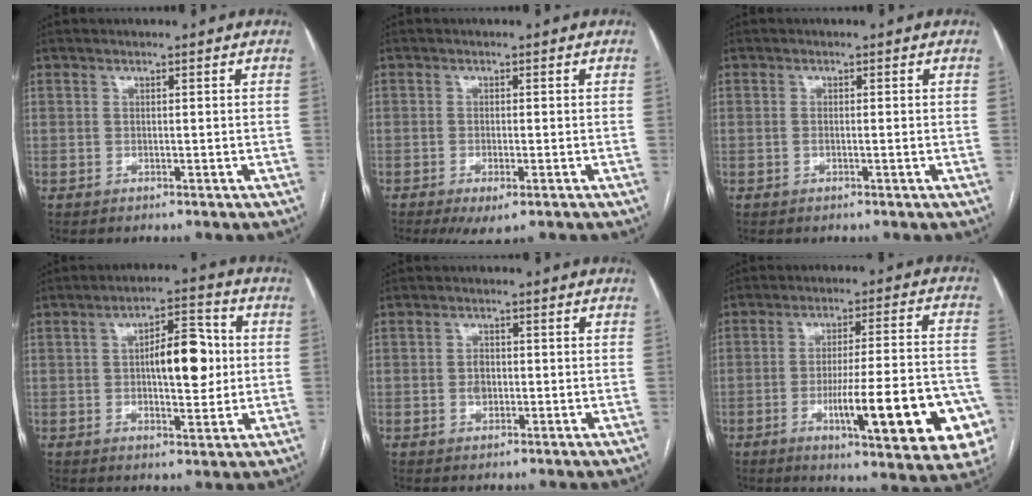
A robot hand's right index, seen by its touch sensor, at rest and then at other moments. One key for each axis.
{"total": 4.1, "fx": -2.3, "fy": 1.1, "fz": 3.2, "tx": -0.049, "ty": -0.008, "tz": -0.031}
{"total": 1.2, "fx": -0.2, "fy": 0.2, "fz": 1.2, "tx": -0.024, "ty": 0.002, "tz": 0.000}
{"total": 9.4, "fx": 0.6, "fy": 3.4, "fz": 8.8, "tx": -0.135, "ty": 0.018, "tz": 0.012}
{"total": 2.2, "fx": -0.2, "fy": 1.6, "fz": 1.5, "tx": -0.025, "ty": 0.003, "tz": -0.002}
{"total": 20.6, "fx": -7.0, "fy": 3.0, "fz": 19.1, "tx": -0.203, "ty": 0.008, "tz": -0.086}